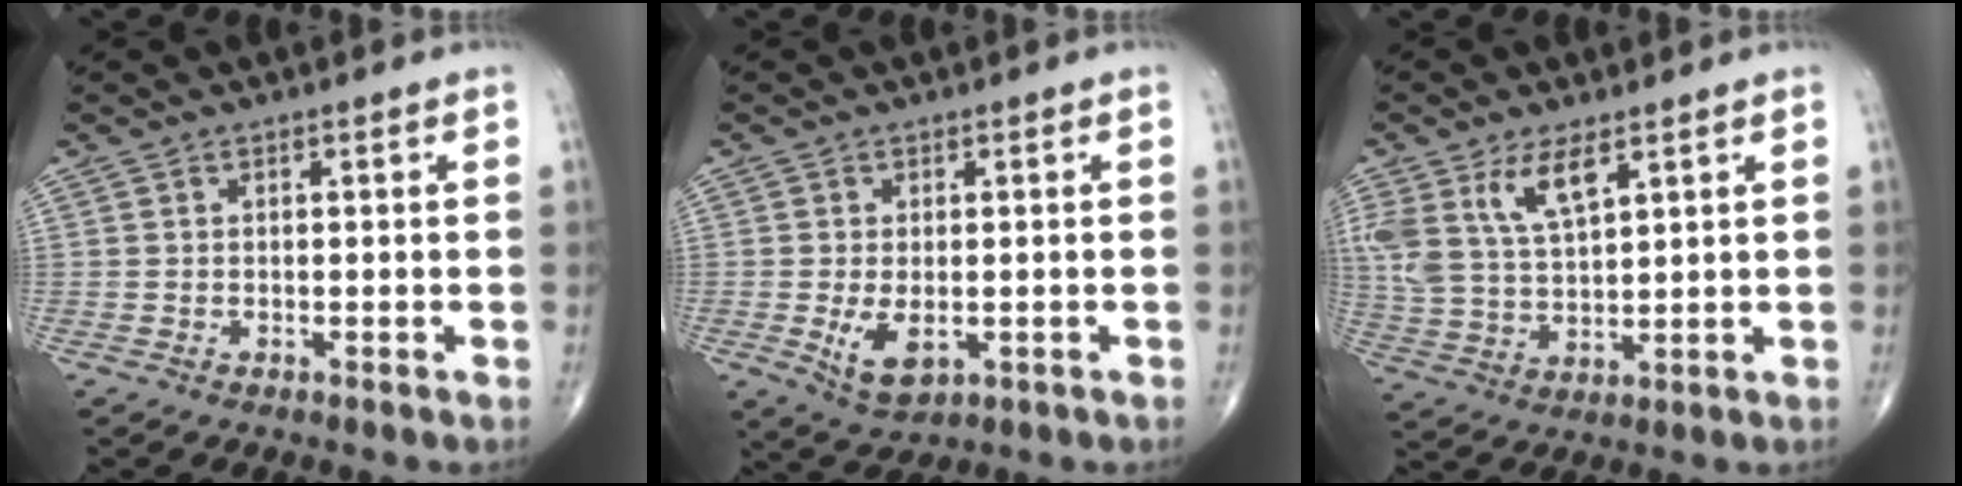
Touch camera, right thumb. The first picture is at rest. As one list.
[{"total": 5.7, "force": [-1.1, 3.1, 4.6], "torque": [-0.079, -0.012, -0.009]}, {"total": 10.0, "force": [5.3, 4.3, 7.3], "torque": [-0.145, -0.017, 0.113]}]